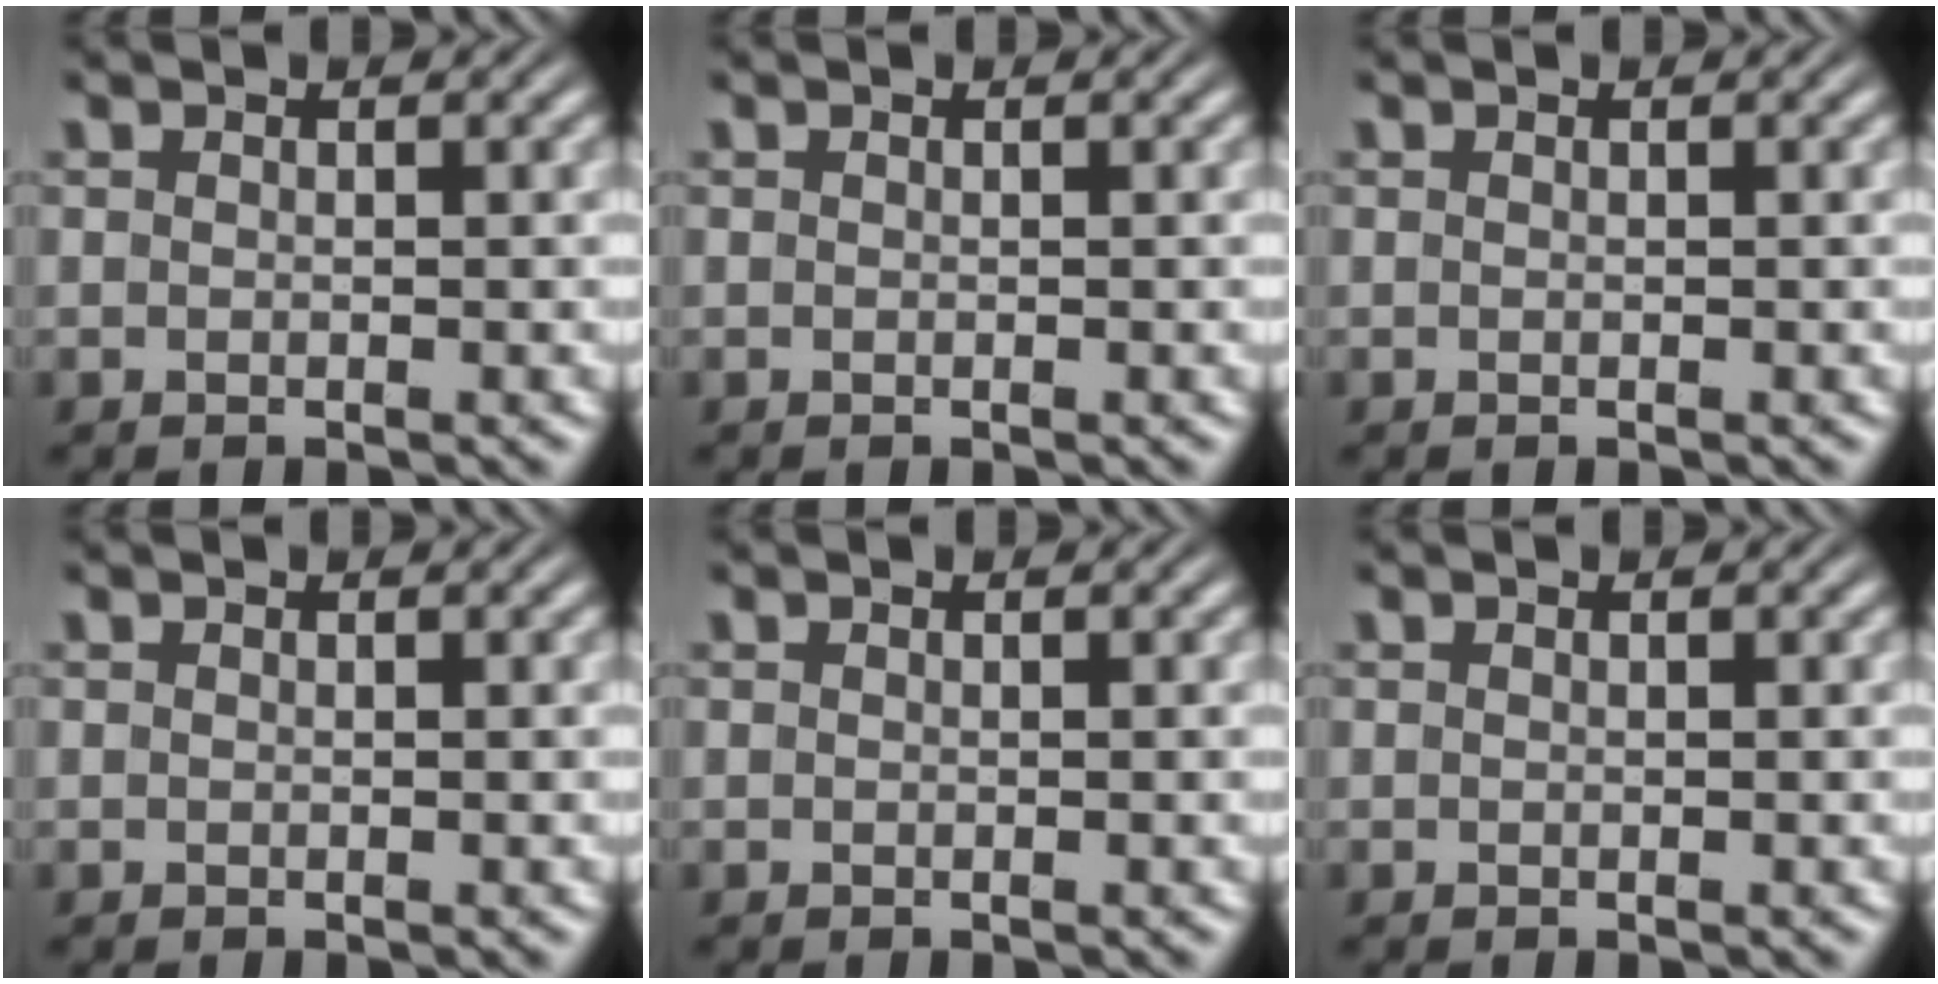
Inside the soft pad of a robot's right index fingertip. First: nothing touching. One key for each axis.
{"total": 0.0}
{"total": 0.0}
{"total": 0.0}
{"total": 0.0}
{"total": 0.0}